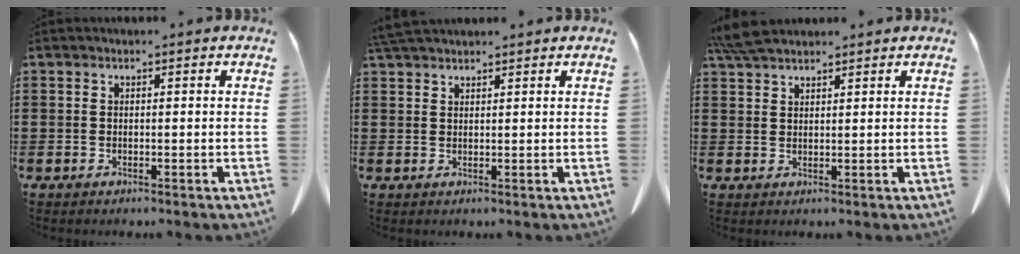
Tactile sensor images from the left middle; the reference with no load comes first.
{"total": 2.7, "force": [2.4, 0.5, 1.0], "torque": [-0.027, -0.002, 0.049]}
{"total": 4.5, "force": [3.8, 0.9, 2.2], "torque": [-0.053, -0.004, 0.074]}